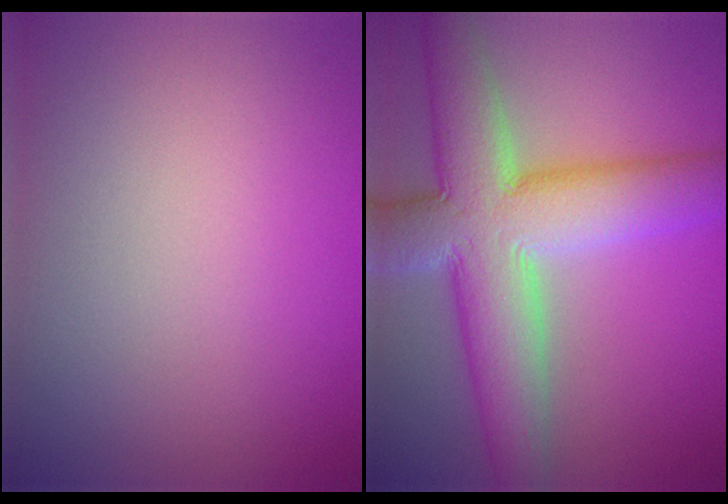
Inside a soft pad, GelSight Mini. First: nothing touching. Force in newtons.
{"total": 11.5, "press": 11.4, "slide": 1.1}